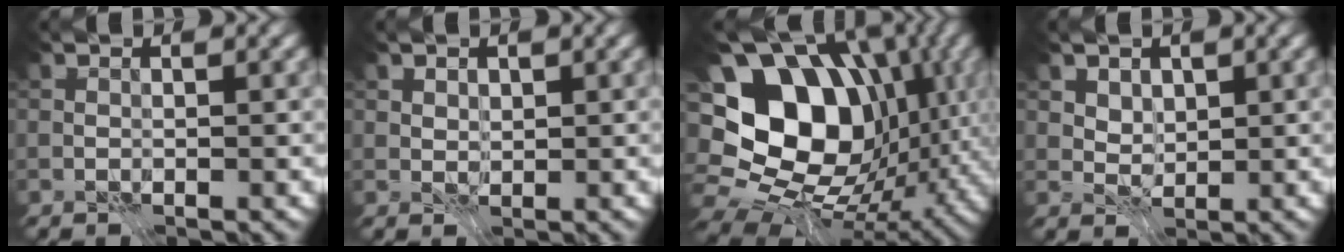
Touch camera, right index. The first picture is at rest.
{"total": 1.5, "force": [0.9, 1.0, 0.6], "torque": [-0.013, -0.007, 0.025]}
{"total": 16.3, "force": [1.4, 12.4, 10.6], "torque": [-0.149, 0.018, 0.035]}
{"total": 2.7, "force": [1.6, 1.8, 1.2], "torque": [-0.040, -0.012, 0.049]}